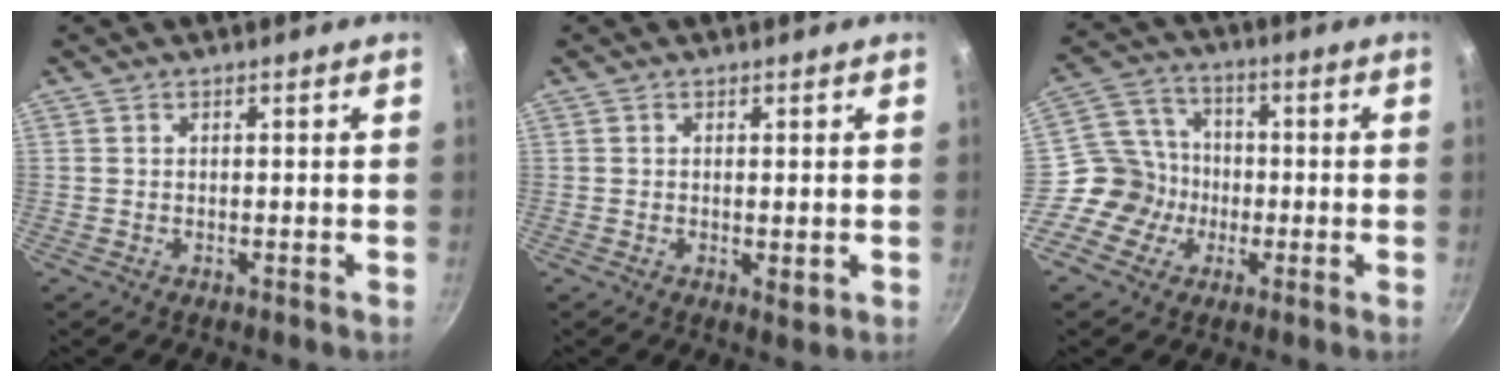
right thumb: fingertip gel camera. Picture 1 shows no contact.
{"total": 1.9, "force": [0.0, 0.8, 1.7], "torque": [-0.028, -0.007, 0.000]}
{"total": 9.1, "force": [-2.5, 8.4, 2.2], "torque": [0.003, 0.035, -0.066]}